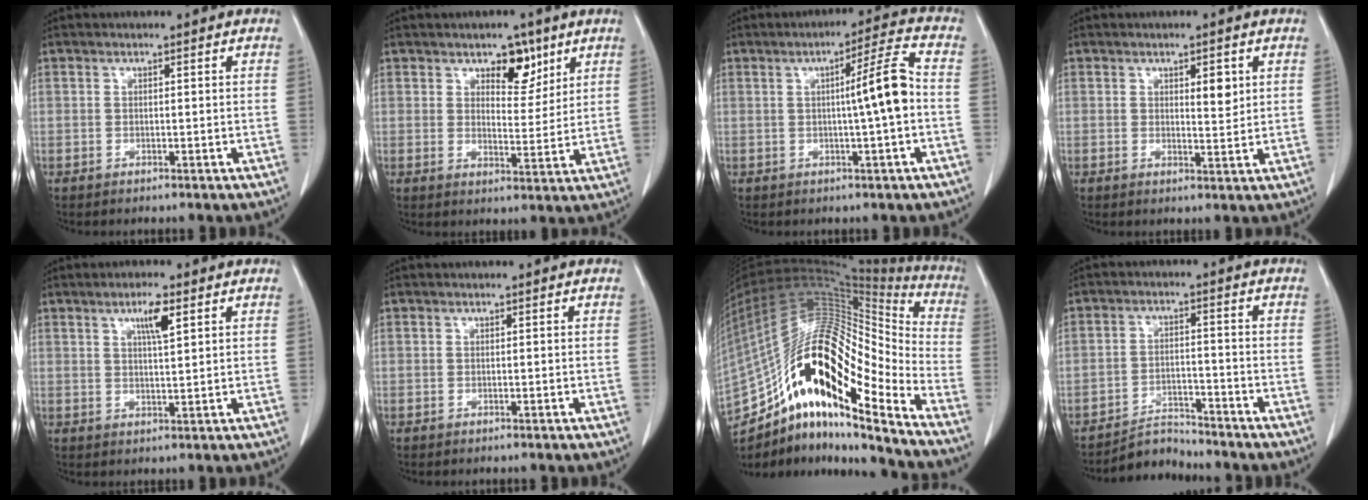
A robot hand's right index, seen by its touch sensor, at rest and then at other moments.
{"total": 5.7, "force": [3.6, 2.9, 3.4], "torque": [-0.043, -0.002, 0.055]}
{"total": 7.3, "force": [-0.4, -0.7, 7.2], "torque": [-0.107, 0.011, -0.008]}
{"total": 3.2, "force": [1.2, 1.0, 2.8], "torque": [-0.040, -0.007, 0.020]}
{"total": 4.1, "force": [2.1, 0.4, 3.5], "torque": [-0.061, -0.002, 0.035]}
{"total": 0.0}
{"total": 29.2, "force": [-15.4, 7.6, 23.6], "torque": [-0.441, 0.022, -0.265]}
{"total": 4.4, "force": [-4.3, 0.6, -0.8], "torque": [0.013, 0.001, -0.070]}